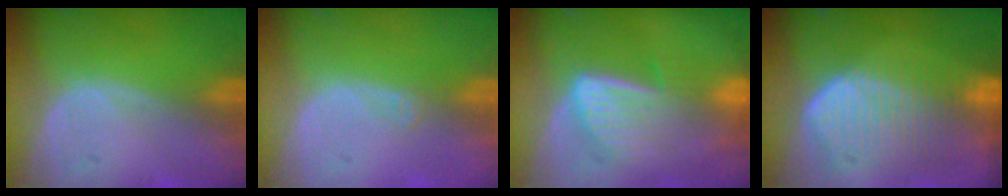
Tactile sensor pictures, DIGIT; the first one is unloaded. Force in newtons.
{"total": 0.9, "press": 0.7, "slide": 0.6}
{"total": 7.6, "press": 7.2, "slide": 2.2}
{"total": 10.5, "press": 9.2, "slide": 5.1}